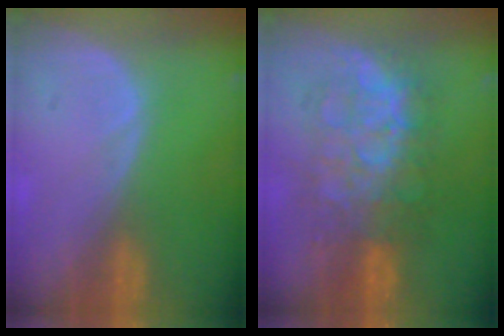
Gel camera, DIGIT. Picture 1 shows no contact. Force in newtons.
{"total": 9.4, "press": 9.3, "slide": 0.6}